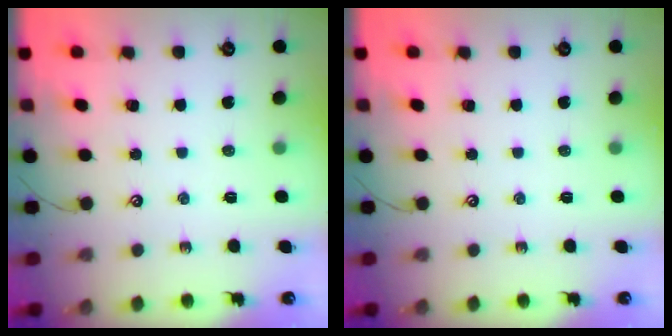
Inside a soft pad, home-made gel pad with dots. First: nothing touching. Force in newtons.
{"total": 0.0}